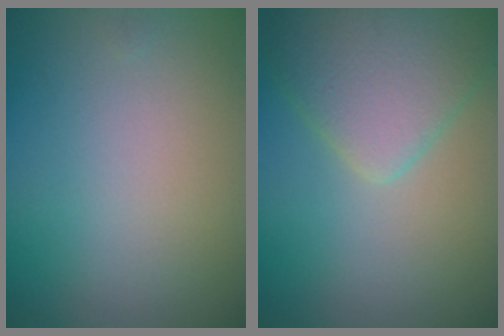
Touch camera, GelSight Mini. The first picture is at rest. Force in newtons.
{"total": 5.0, "press": 5.0, "slide": 0.2}